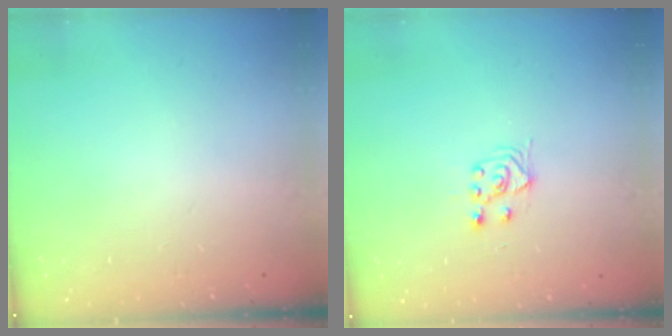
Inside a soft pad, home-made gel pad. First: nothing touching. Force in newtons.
{"total": 4.2, "press": 4.1, "slide": 1.1}